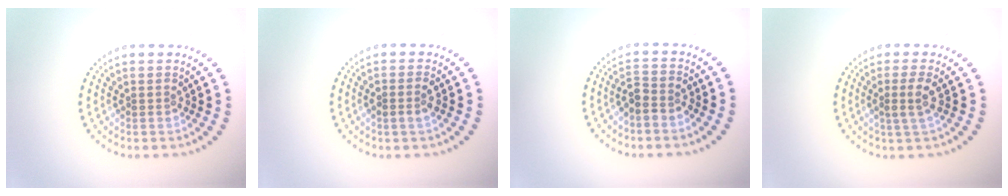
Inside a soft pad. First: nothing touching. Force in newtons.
{"total": 1.3, "press": 1.3, "slide": 0.3}
{"total": 1.9, "press": 1.6, "slide": 1.0}
{"total": 1.9, "press": 1.5, "slide": 1.1}